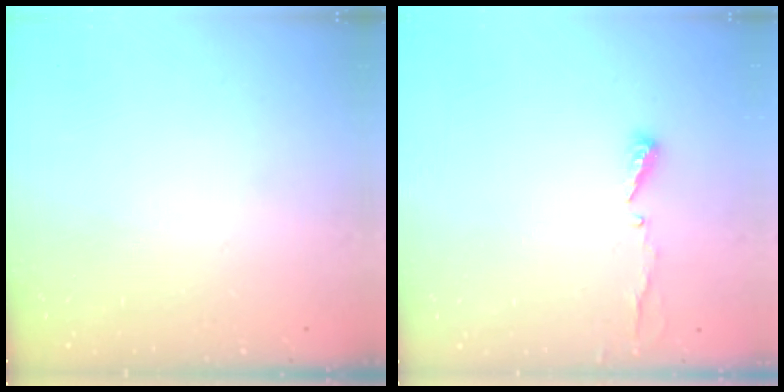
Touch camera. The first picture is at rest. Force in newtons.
{"total": 4.8, "press": 4.8, "slide": 0.3}